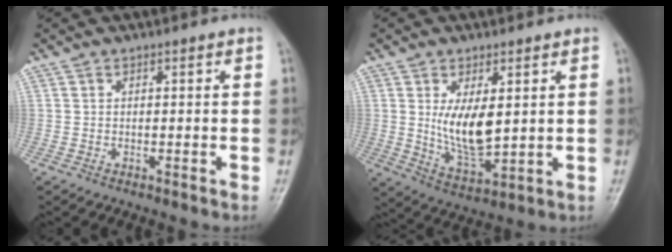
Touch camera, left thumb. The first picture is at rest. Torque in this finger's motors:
{"motor_torque": [0.21, 0.58, 1.08, -0.26, 0.18]}